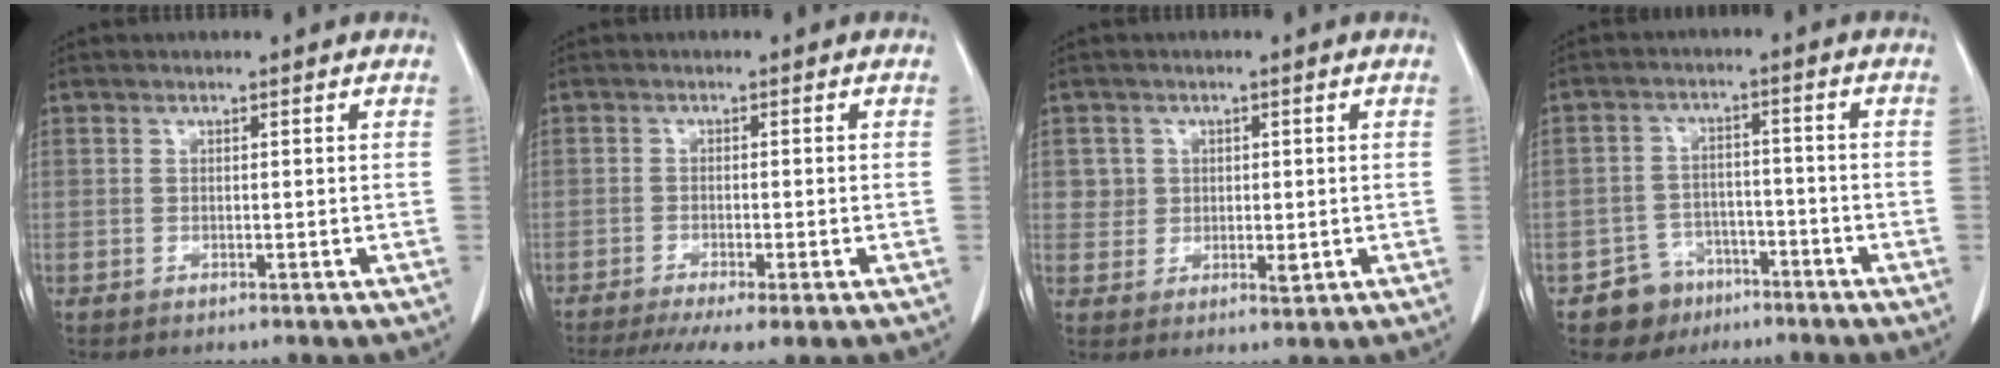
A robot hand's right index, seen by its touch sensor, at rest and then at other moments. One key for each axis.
{"total": 8.1, "fx": -5.8, "fy": 1.0, "fz": 5.6, "tx": -0.080, "ty": -0.014, "tz": -0.089}
{"total": 3.6, "fx": 0.9, "fy": 3.3, "fz": 1.0, "tx": -0.004, "ty": -0.003, "tz": 0.013}
{"total": 6.0, "fx": -3.7, "fy": 4.7, "fz": 0.2, "tx": 0.012, "ty": 0.014, "tz": -0.057}